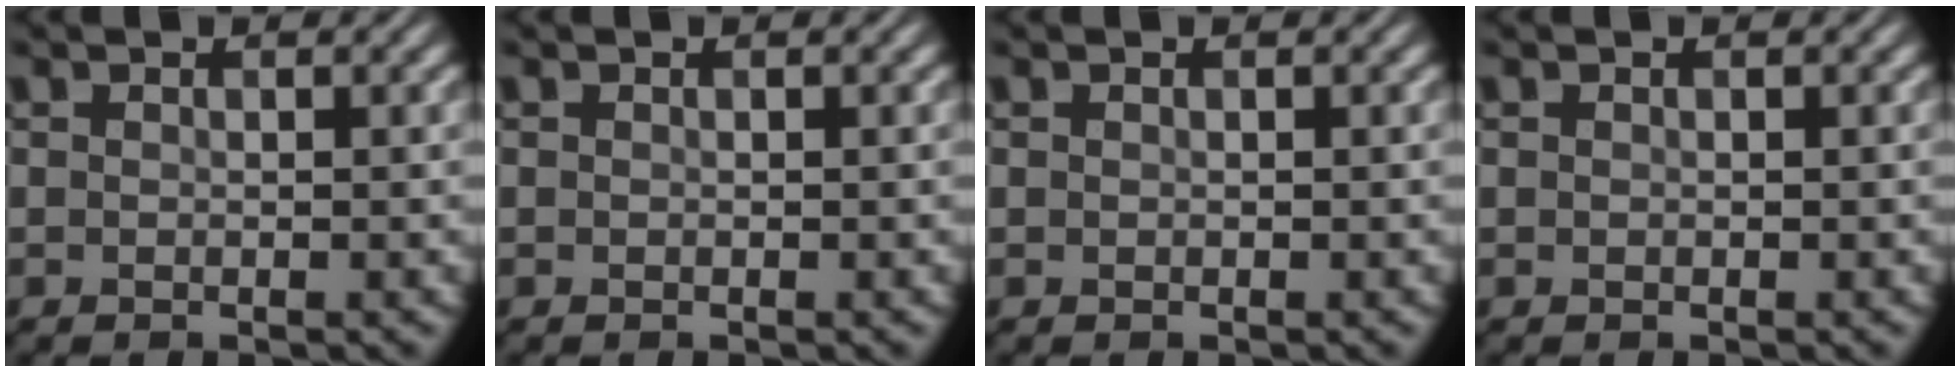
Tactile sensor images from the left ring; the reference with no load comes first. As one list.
[{"total": 0.0}, {"total": 0.0}, {"total": 0.0}]